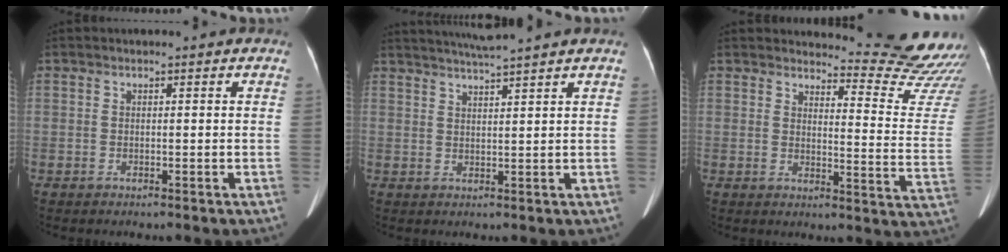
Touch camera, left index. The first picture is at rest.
{"total": 6.6, "force": [5.9, -1.5, 2.7], "torque": [-0.047, -0.001, 0.090]}
{"total": 15.7, "force": [15.6, -0.4, 2.0], "torque": [-0.011, -0.166, 0.155]}